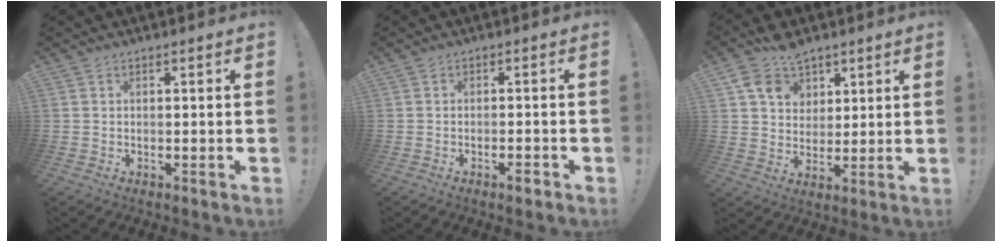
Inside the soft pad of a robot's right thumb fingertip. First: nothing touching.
{"total": 2.6, "force": [-1.7, 0.3, 1.9], "torque": [-0.028, 0.006, -0.029]}
{"total": 11.0, "force": [6.4, 7.9, 4.1], "torque": [-0.061, -0.034, 0.127]}